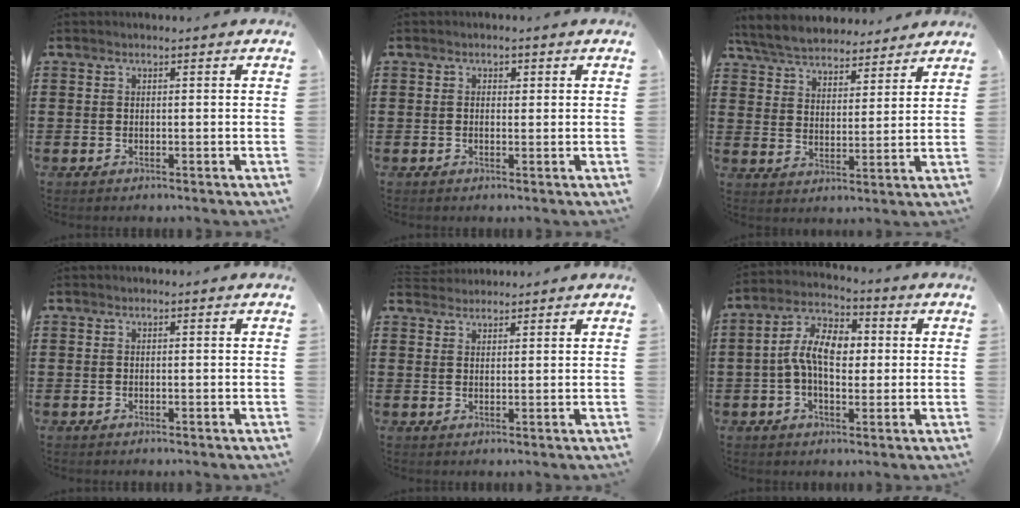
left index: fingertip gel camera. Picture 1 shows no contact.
{"total": 0.8, "force": [0.0, 0.6, 0.4], "torque": [-0.010, 0.007, -0.001]}
{"total": 5.8, "force": [5.6, 1.1, 1.0], "torque": [-0.048, -0.025, 0.099]}
{"total": 0.0}
{"total": 2.1, "force": [2.1, 0.4, -0.3], "torque": [-0.001, 0.001, 0.041]}
{"total": 8.2, "force": [0.1, 4.7, 6.8], "torque": [-0.151, 0.009, -0.006]}